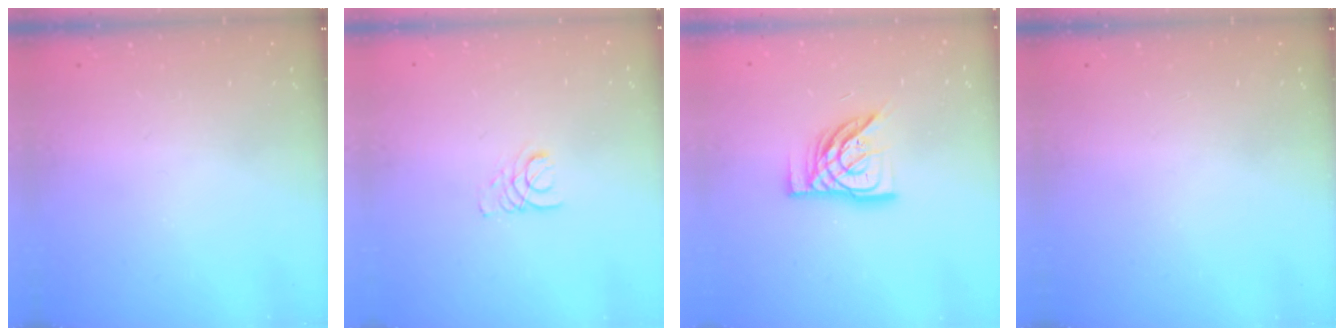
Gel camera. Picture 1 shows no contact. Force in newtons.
{"total": 1.9, "press": 1.9, "slide": 0.2}
{"total": 13.3, "press": 13.2, "slide": 1.2}
{"total": 0.0}